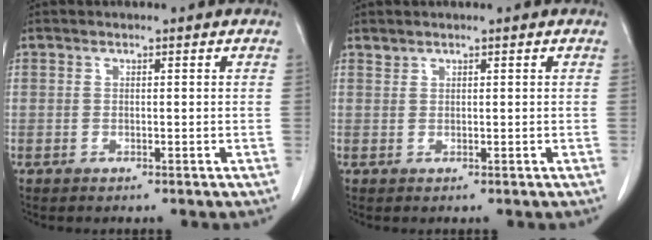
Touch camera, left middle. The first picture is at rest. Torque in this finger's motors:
{"motor_torque": [0.15, -0.21, -0.03, -0.01]}